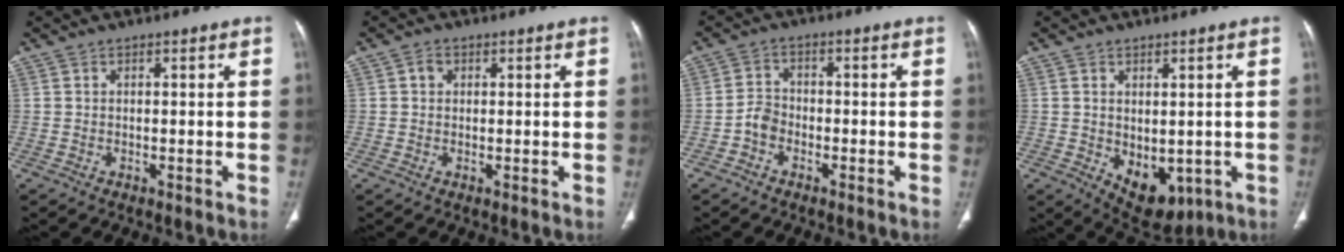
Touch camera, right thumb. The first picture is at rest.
{"total": 1.6, "force": [0.4, 1.3, 0.7], "torque": [-0.007, 0.003, 0.005]}
{"total": 3.3, "force": [-1.6, 2.5, 1.5], "torque": [-0.019, 0.015, -0.038]}
{"total": 8.6, "force": [-1.7, 5.3, 6.5], "torque": [-0.067, -0.006, 0.000]}